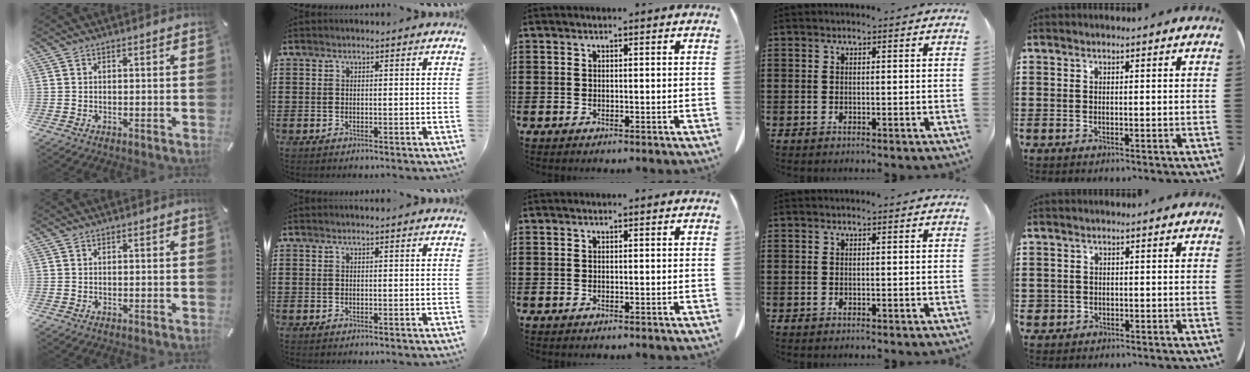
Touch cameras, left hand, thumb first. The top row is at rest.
{"little": {"total": 1.0, "force": [-0.4, 0.9, 0.2], "torque": [-0.009, 0.003, -0.009]}}